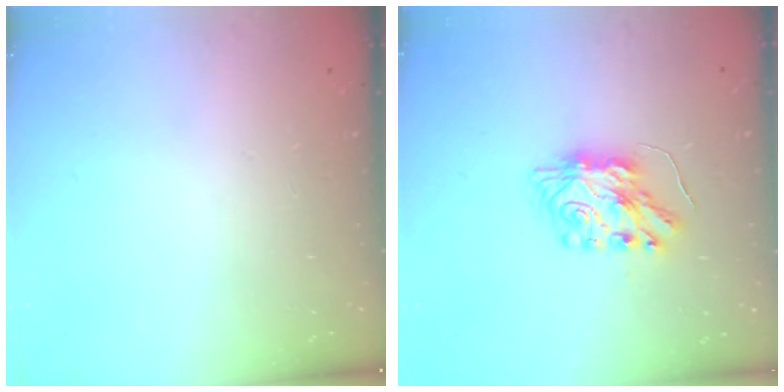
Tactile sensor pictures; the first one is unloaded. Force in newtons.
{"total": 8.4, "press": 8.4, "slide": 0.5}